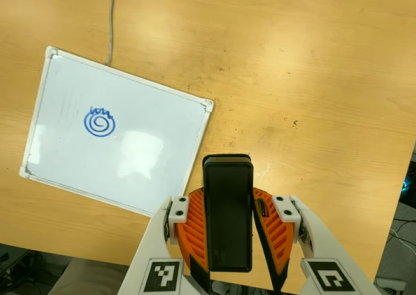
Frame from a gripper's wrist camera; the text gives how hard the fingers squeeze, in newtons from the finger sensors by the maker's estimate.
{"total": 6.6, "left": 5.0, "right": 8.2}